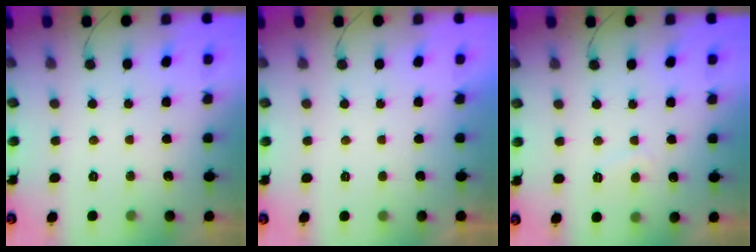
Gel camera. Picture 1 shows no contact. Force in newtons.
{"total": 2.1, "press": 2.1, "slide": 0.4}
{"total": 1.1, "press": 1.0, "slide": 0.4}